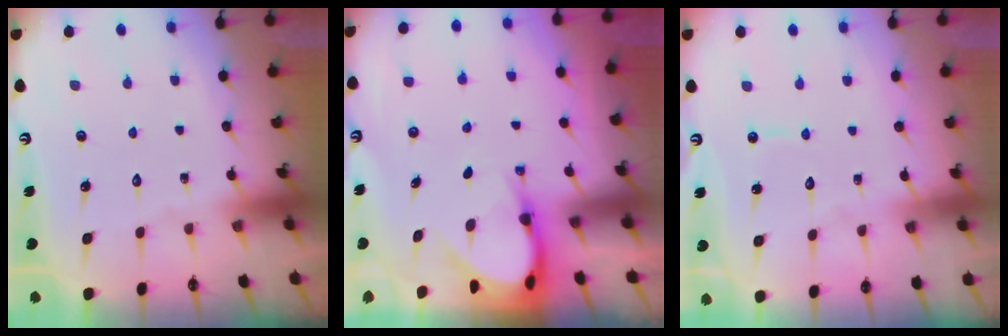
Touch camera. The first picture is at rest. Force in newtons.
{"total": 4.9, "press": 4.8, "slide": 0.7}
{"total": 4.9, "press": 4.8, "slide": 0.4}